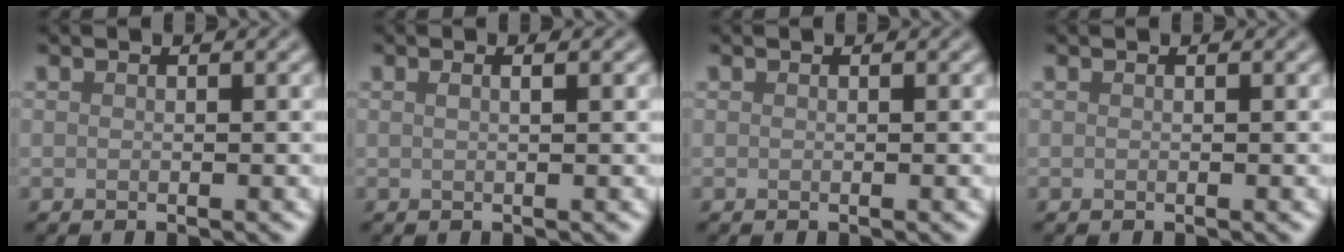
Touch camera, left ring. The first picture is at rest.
{"total": 1.4, "force": [0.6, 0.5, 1.1], "torque": [-0.009, -0.002, 0.002]}
{"total": 0.0}
{"total": 0.0}